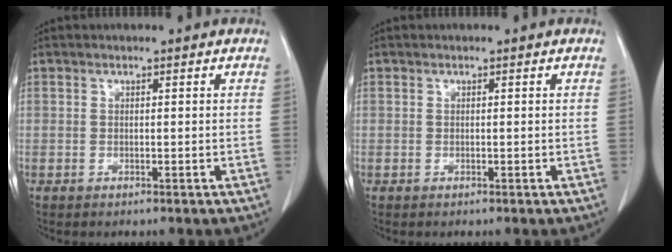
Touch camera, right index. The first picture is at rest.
{"total": 0.0}